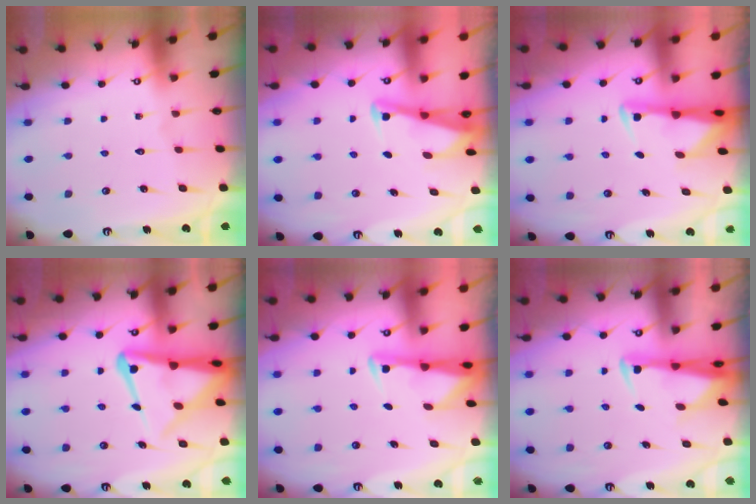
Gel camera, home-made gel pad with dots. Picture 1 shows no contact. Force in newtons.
{"total": 2.7, "press": 2.7, "slide": 0.4}
{"total": 2.9, "press": 2.8, "slide": 0.6}
{"total": 11.5, "press": 11.4, "slide": 1.0}
{"total": 3.4, "press": 3.4, "slide": 0.4}
{"total": 3.0, "press": 2.9, "slide": 1.0}